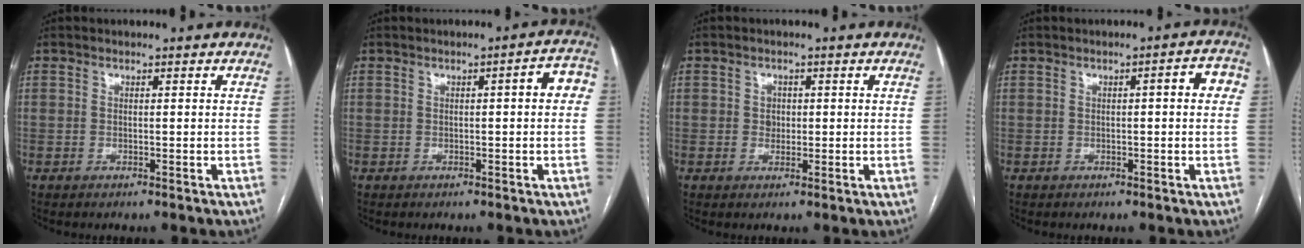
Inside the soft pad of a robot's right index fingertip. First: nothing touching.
{"total": 4.3, "force": [0.4, 0.8, 4.3], "torque": [-0.045, 0.014, -0.001]}
{"total": 1.7, "force": [0.2, 1.5, 0.8], "torque": [-0.009, 0.002, 0.004]}
{"total": 4.0, "force": [0.4, 0.7, 3.9], "torque": [-0.043, 0.015, 0.000]}